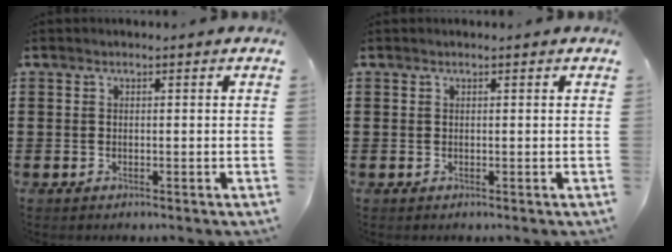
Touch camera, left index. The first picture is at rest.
{"total": 0.0}